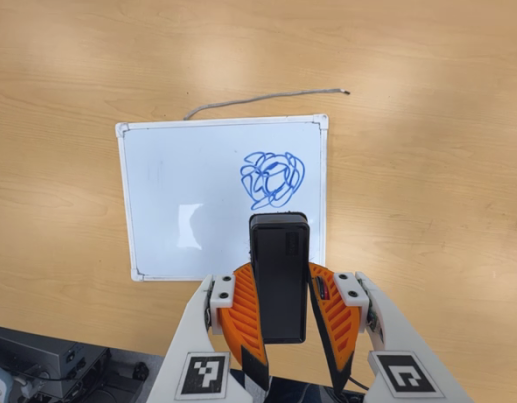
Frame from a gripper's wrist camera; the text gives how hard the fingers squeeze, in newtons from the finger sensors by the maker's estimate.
{"total": 8.4, "left": 8.1, "right": 8.7}